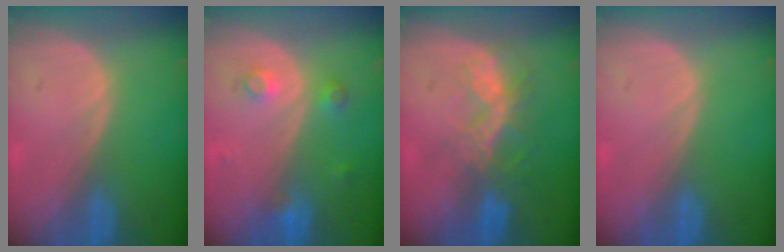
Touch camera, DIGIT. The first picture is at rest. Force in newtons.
{"total": 3.3, "press": 3.1, "slide": 1.1}
{"total": 6.6, "press": 5.7, "slide": 3.2}
{"total": 0.0}